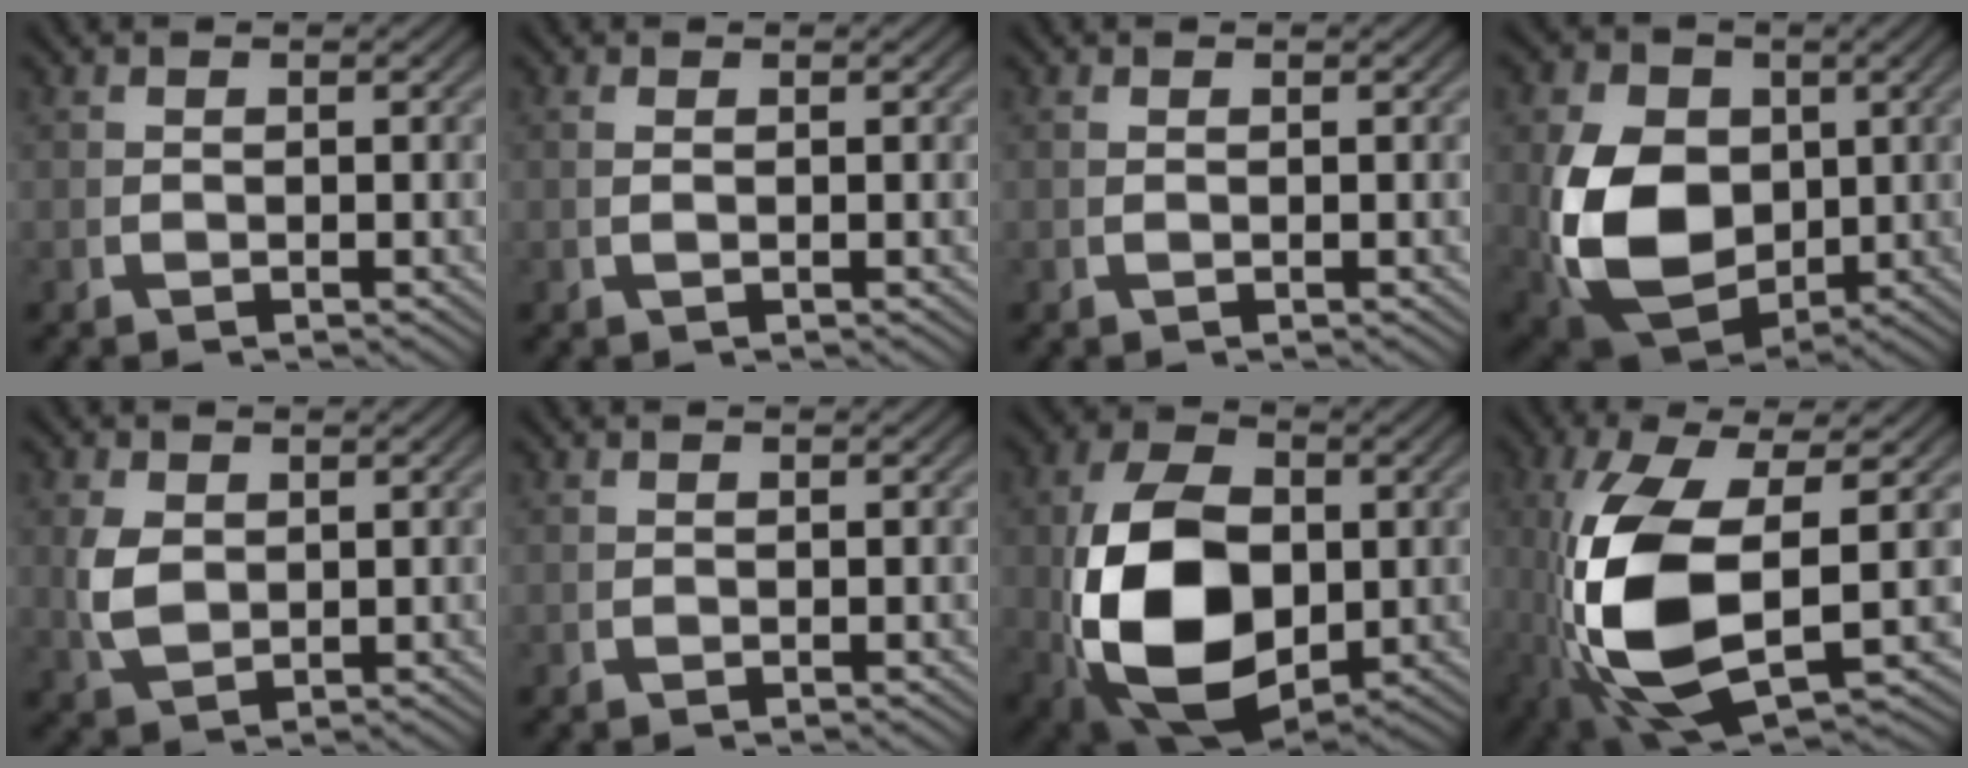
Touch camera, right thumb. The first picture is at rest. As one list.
[{"total": 0.6, "force": [0.3, -0.4, 0.4], "torque": [-0.008, 0.003, 0.007]}, {"total": 0.0}, {"total": 14.2, "force": [-1.3, 10.4, 9.5], "torque": [-0.229, -0.071, 0.013]}, {"total": 3.6, "force": [0.5, 2.6, 2.4], "torque": [-0.066, -0.020, 0.030]}, {"total": 0.0}, {"total": 15.7, "force": [-2.2, 10.3, 11.6], "torque": [-0.260, -0.066, 0.001]}, {"total": 13.6, "force": [-1.4, 6.9, 11.6], "torque": [-0.265, -0.041, 0.009]}]